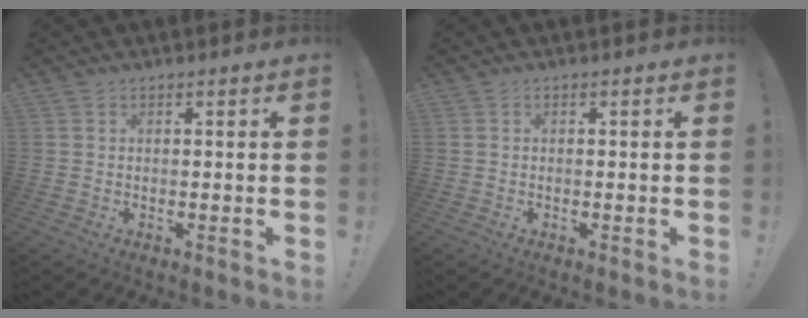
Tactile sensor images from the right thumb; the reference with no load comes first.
{"total": 0.0}